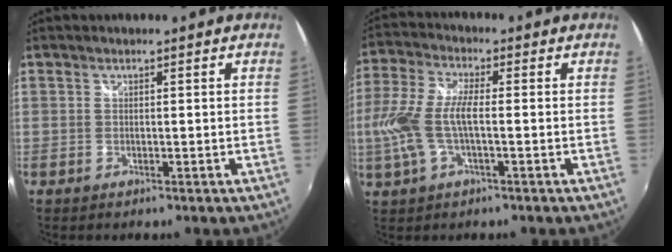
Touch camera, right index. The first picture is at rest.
{"total": 10.7, "force": [-1.6, 3.4, 10.0], "torque": [-0.222, 0.000, -0.031]}